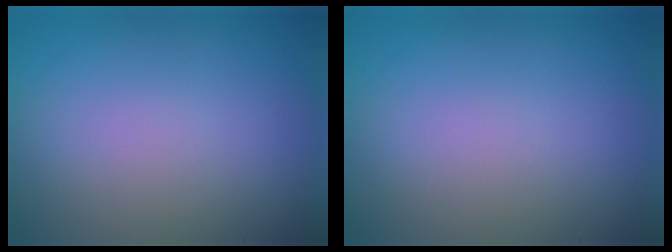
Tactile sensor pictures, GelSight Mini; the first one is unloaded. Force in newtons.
{"total": 0.0}